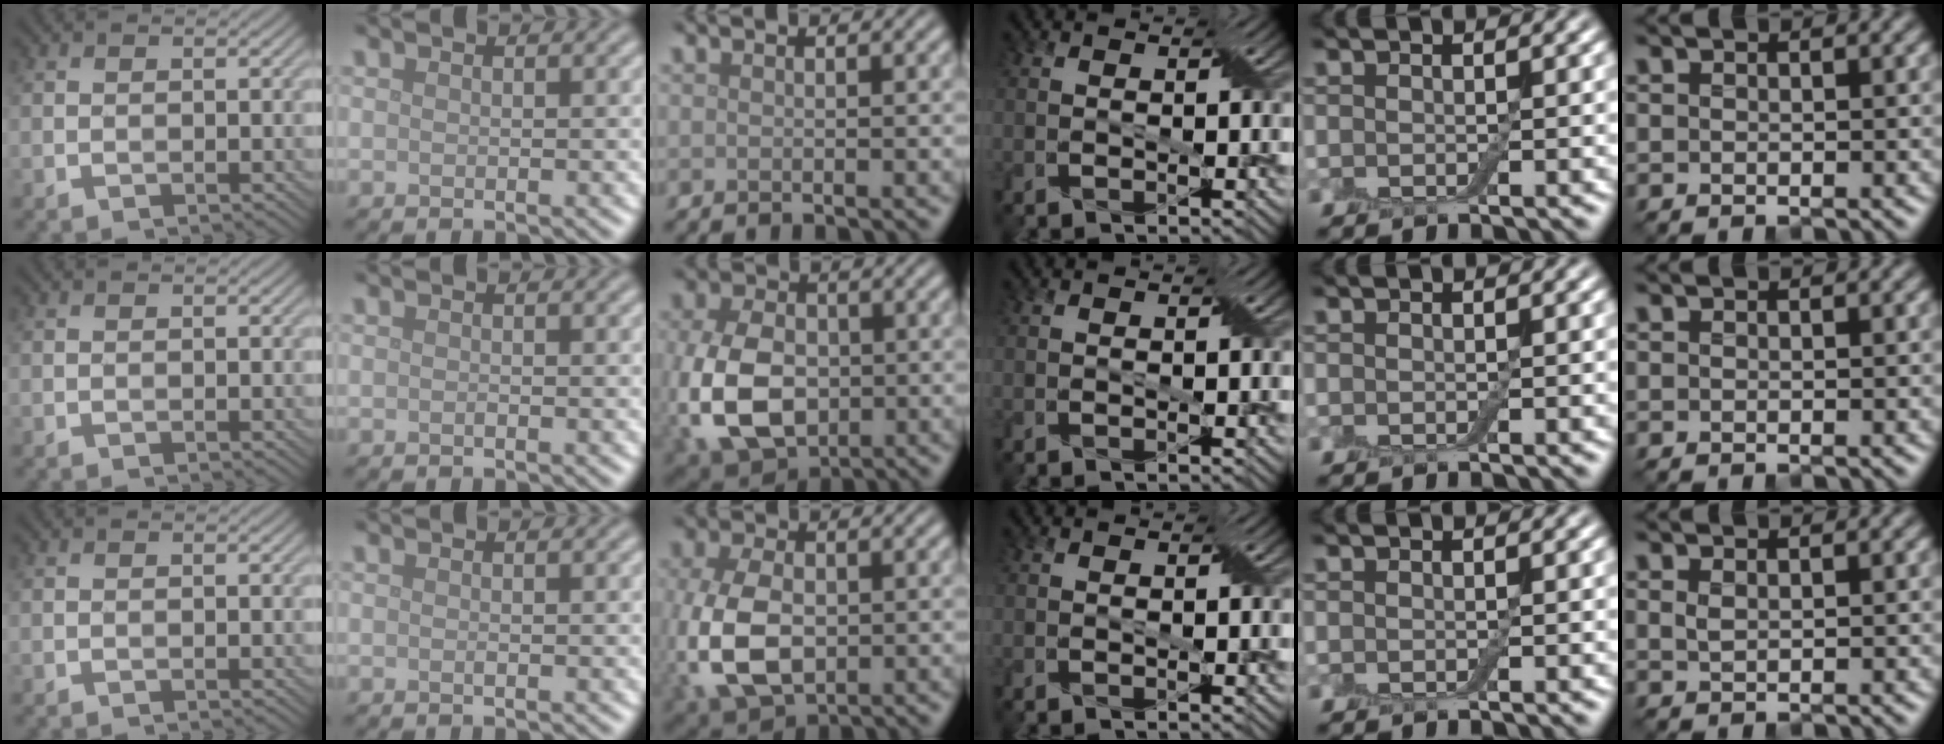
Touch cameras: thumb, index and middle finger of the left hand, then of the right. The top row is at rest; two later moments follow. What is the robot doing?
{"motion": "extract", "object": "drawer"}